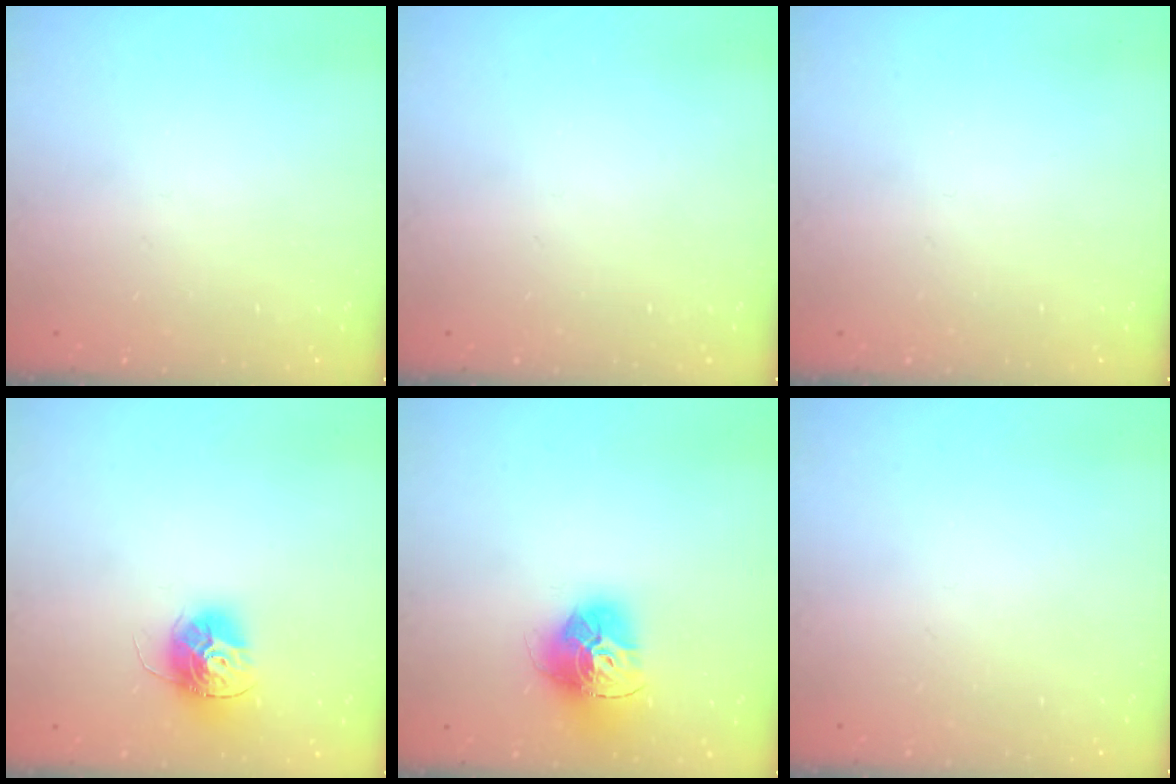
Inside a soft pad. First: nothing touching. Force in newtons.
{"total": 0.0}
{"total": 0.0}
{"total": 12.2, "press": 12.2, "slide": 0.4}
{"total": 15.7, "press": 15.6, "slide": 1.7}
{"total": 0.8, "press": 0.8, "slide": 0.0}